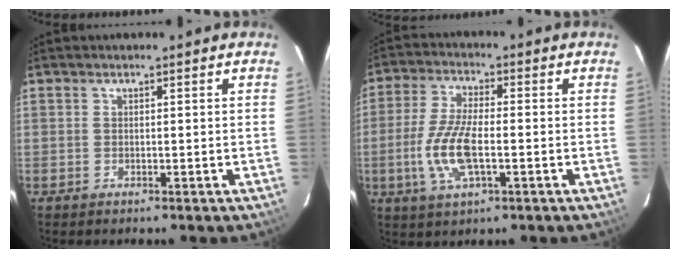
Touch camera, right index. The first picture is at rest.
{"total": 10.2, "force": [-2.4, 3.5, 9.3], "torque": [-0.197, -0.003, -0.048]}